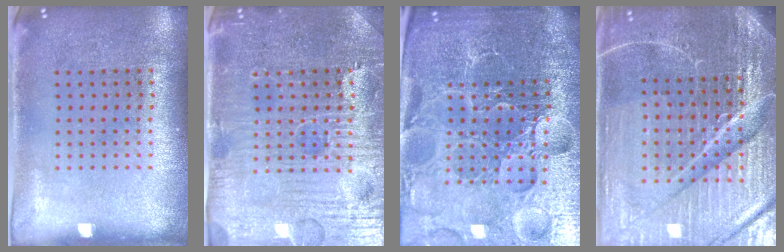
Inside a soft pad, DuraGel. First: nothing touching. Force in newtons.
{"total": 5.0, "press": 4.8, "slide": 1.6}
{"total": 6.6, "press": 5.9, "slide": 3.1}
{"total": 6.5, "press": 5.8, "slide": 3.0}